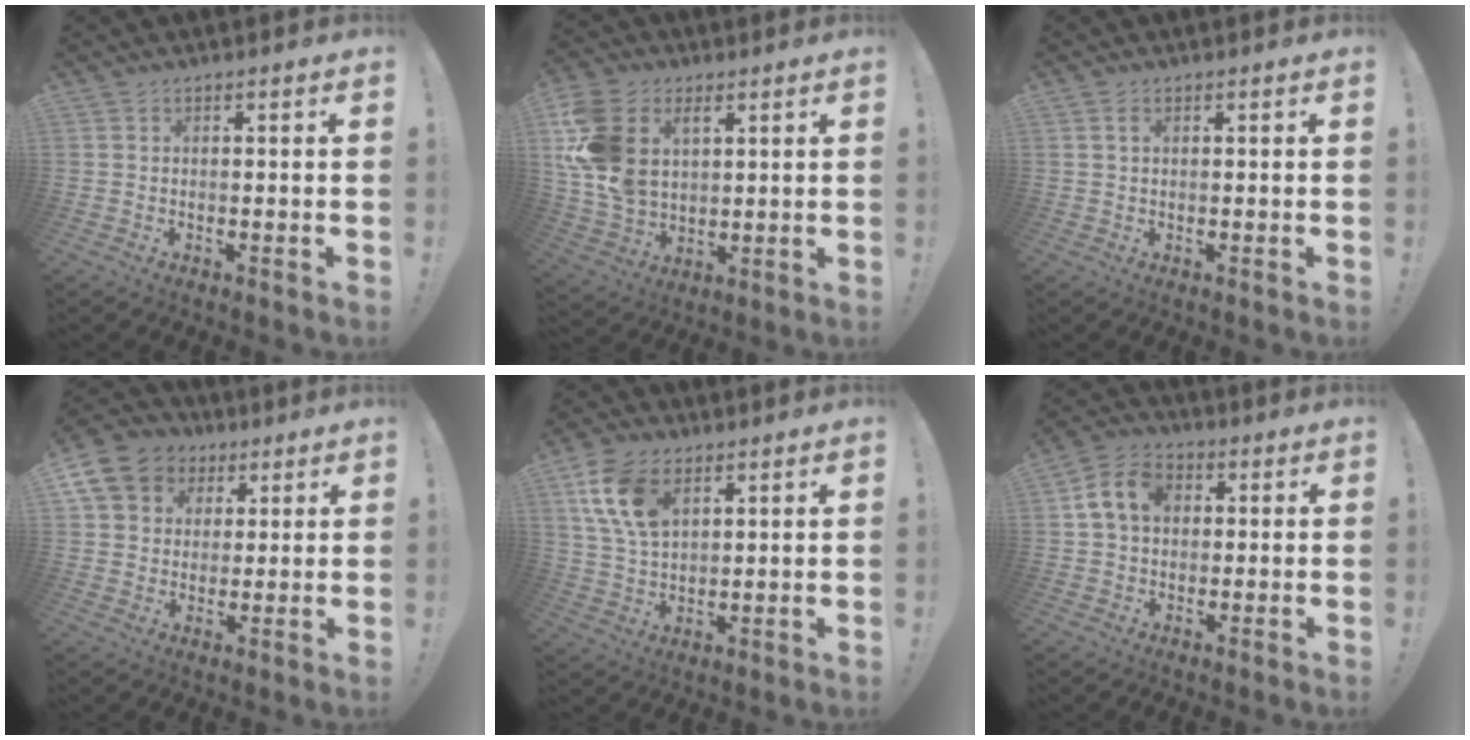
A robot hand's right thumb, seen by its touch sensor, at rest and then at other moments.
{"total": 16.7, "force": [5.8, 11.7, 10.4], "torque": [-0.207, -0.027, 0.111]}
{"total": 1.5, "force": [0.5, 0.7, 1.2], "torque": [-0.024, 0.003, 0.009]}
{"total": 11.7, "force": [4.7, 9.8, 4.5], "torque": [-0.064, -0.022, 0.099]}
{"total": 14.0, "force": [6.4, 8.9, 8.7], "torque": [-0.165, -0.015, 0.124]}
{"total": 10.2, "force": [2.5, 7.6, 6.3], "torque": [-0.110, 0.011, 0.051]}